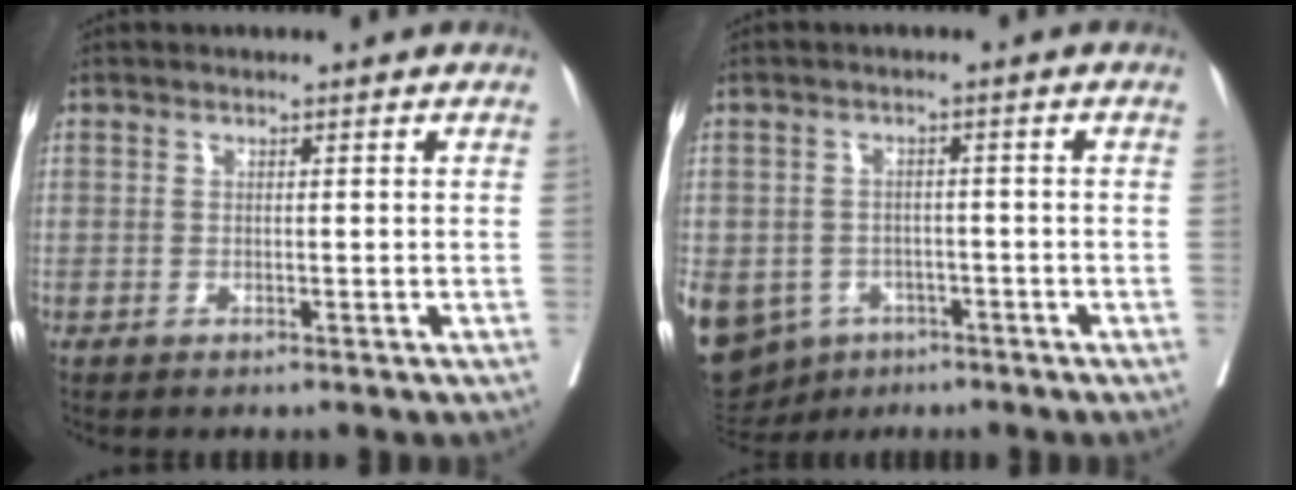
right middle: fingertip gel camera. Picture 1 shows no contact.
{"total": 17.5, "force": [-7.8, 14.1, 6.7], "torque": [-0.208, -0.001, -0.102]}